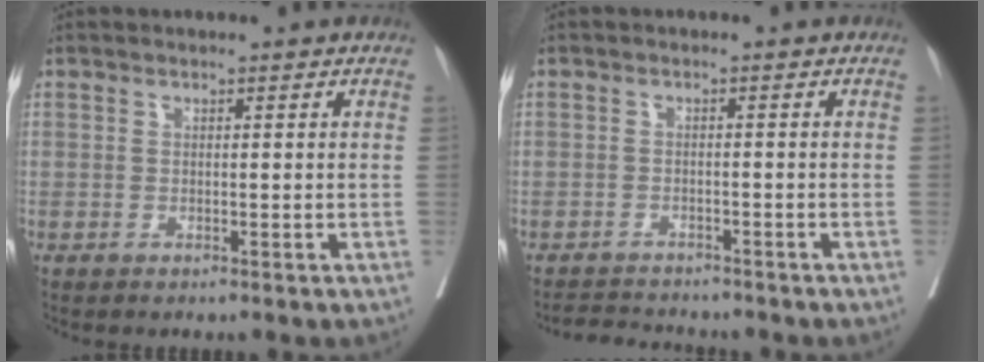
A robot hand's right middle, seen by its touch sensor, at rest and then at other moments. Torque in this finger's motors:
{"motor_torque": [0.04, -0.13, -0.12, -0.06]}